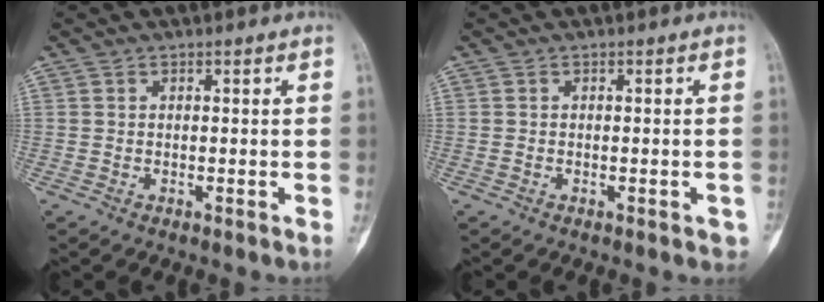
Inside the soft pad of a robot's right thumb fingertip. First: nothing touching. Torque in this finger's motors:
{"motor_torque": [0.85, 0.29, 0.50, -0.34, 0.09]}